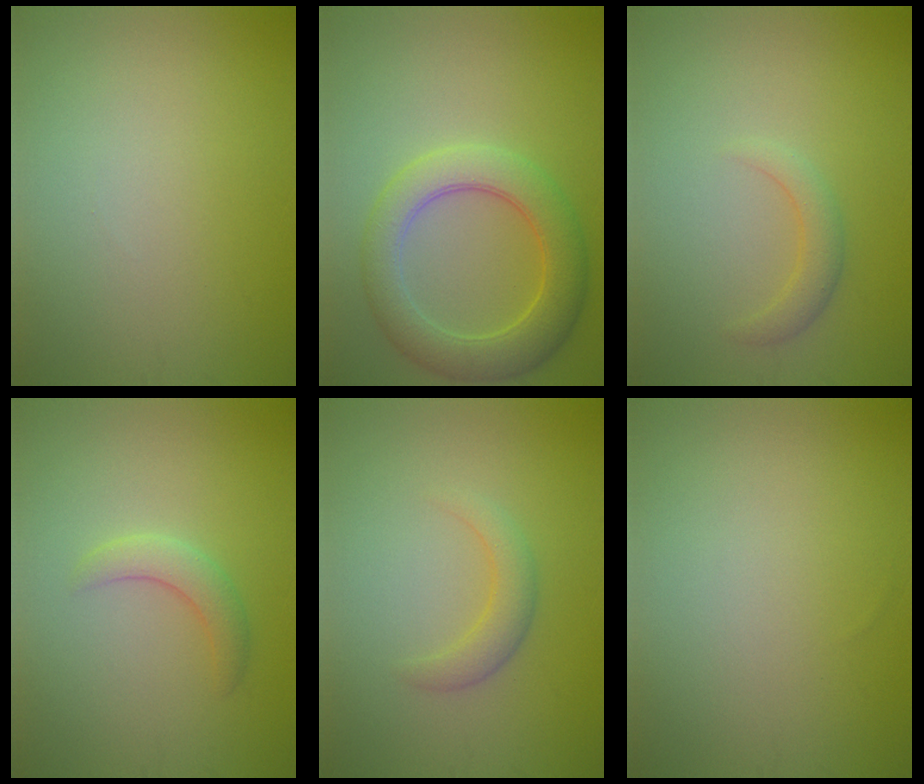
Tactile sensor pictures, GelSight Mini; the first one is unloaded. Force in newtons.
{"total": 6.0, "press": 6.0, "slide": 0.2}
{"total": 1.8, "press": 1.8, "slide": 0.2}
{"total": 2.3, "press": 2.2, "slide": 0.2}
{"total": 2.1, "press": 2.1, "slide": 0.2}
{"total": 0.0}